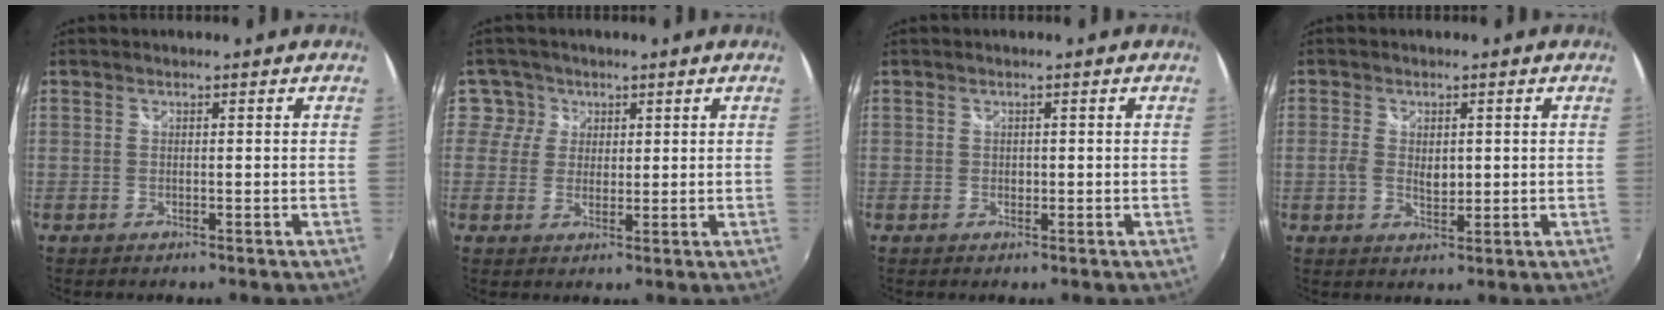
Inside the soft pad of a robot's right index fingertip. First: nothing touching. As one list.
[{"total": 4.1, "force": [1.4, 3.9, -0.1], "torque": [0.026, 0.011, 0.017]}, {"total": 0.8, "force": [0.0, 0.8, 0.3], "torque": [-0.001, 0.000, 0.000]}, {"total": 3.8, "force": [0.0, 2.4, 3.0], "torque": [-0.055, -0.003, -0.002]}]